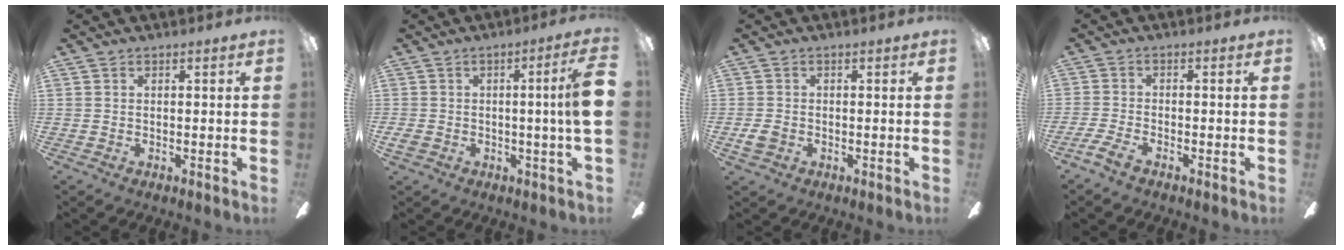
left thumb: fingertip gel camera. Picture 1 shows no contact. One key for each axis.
{"total": 9.5, "fx": 0.6, "fy": 0.9, "fz": 9.5, "tx": -0.146, "ty": -0.005, "tz": 0.008}
{"total": 3.0, "fx": -0.7, "fy": 2.2, "fz": 2.0, "tx": -0.047, "ty": 0.002, "tz": -0.015}
{"total": 3.7, "fx": -2.5, "fy": 0.7, "fz": 2.6, "tx": -0.060, "ty": 0.000, "tz": -0.047}